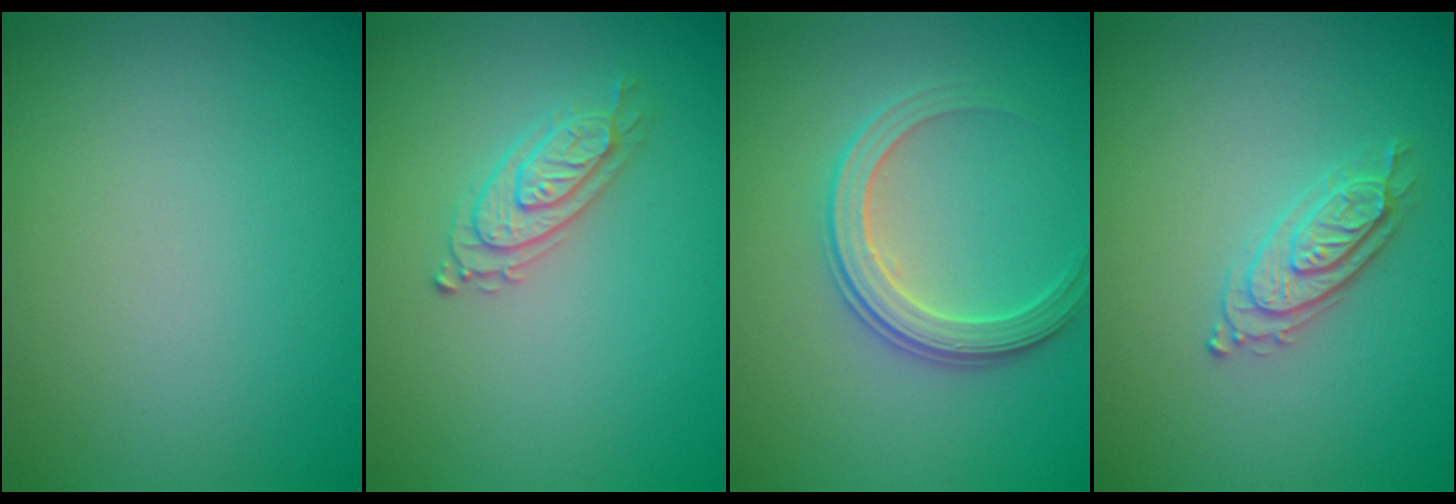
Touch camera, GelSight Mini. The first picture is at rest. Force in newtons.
{"total": 2.1, "press": 2.1, "slide": 0.4}
{"total": 2.9, "press": 2.8, "slide": 0.6}
{"total": 2.2, "press": 2.2, "slide": 0.3}